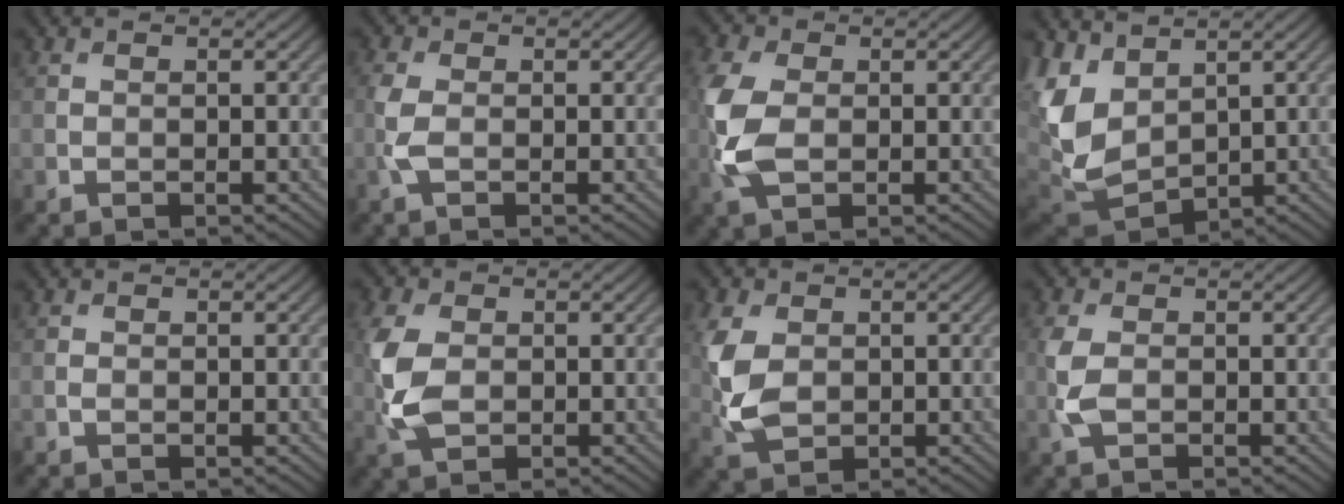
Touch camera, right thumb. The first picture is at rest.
{"total": 2.4, "force": [-0.6, 1.0, 2.1], "torque": [-0.065, -0.002, -0.022]}
{"total": 6.9, "force": [-0.5, 4.2, 5.5], "torque": [-0.158, -0.002, -0.016]}
{"total": 10.5, "force": [3.3, 6.8, 7.3], "torque": [-0.218, 0.003, 0.067]}
{"total": 0.6, "force": [-0.2, 0.5, 0.4], "torque": [-0.010, -0.001, -0.005]}
{"total": 6.1, "force": [-0.5, 3.8, 4.7], "torque": [-0.130, -0.002, -0.017]}
{"total": 6.3, "force": [0.0, 4.3, 4.6], "torque": [-0.124, -0.002, -0.003]}
{"total": 3.5, "force": [-0.8, 1.8, 2.8], "torque": [-0.081, 0.000, -0.021]}